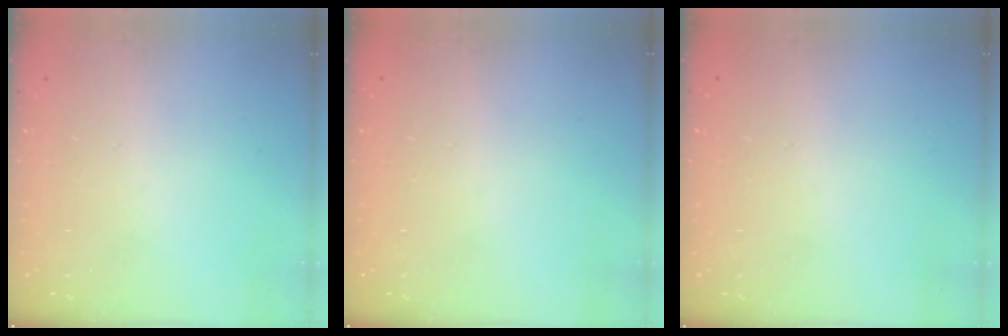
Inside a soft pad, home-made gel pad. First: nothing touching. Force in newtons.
{"total": 2.5, "press": 2.5, "slide": 0.2}
{"total": 2.5, "press": 2.5, "slide": 0.2}